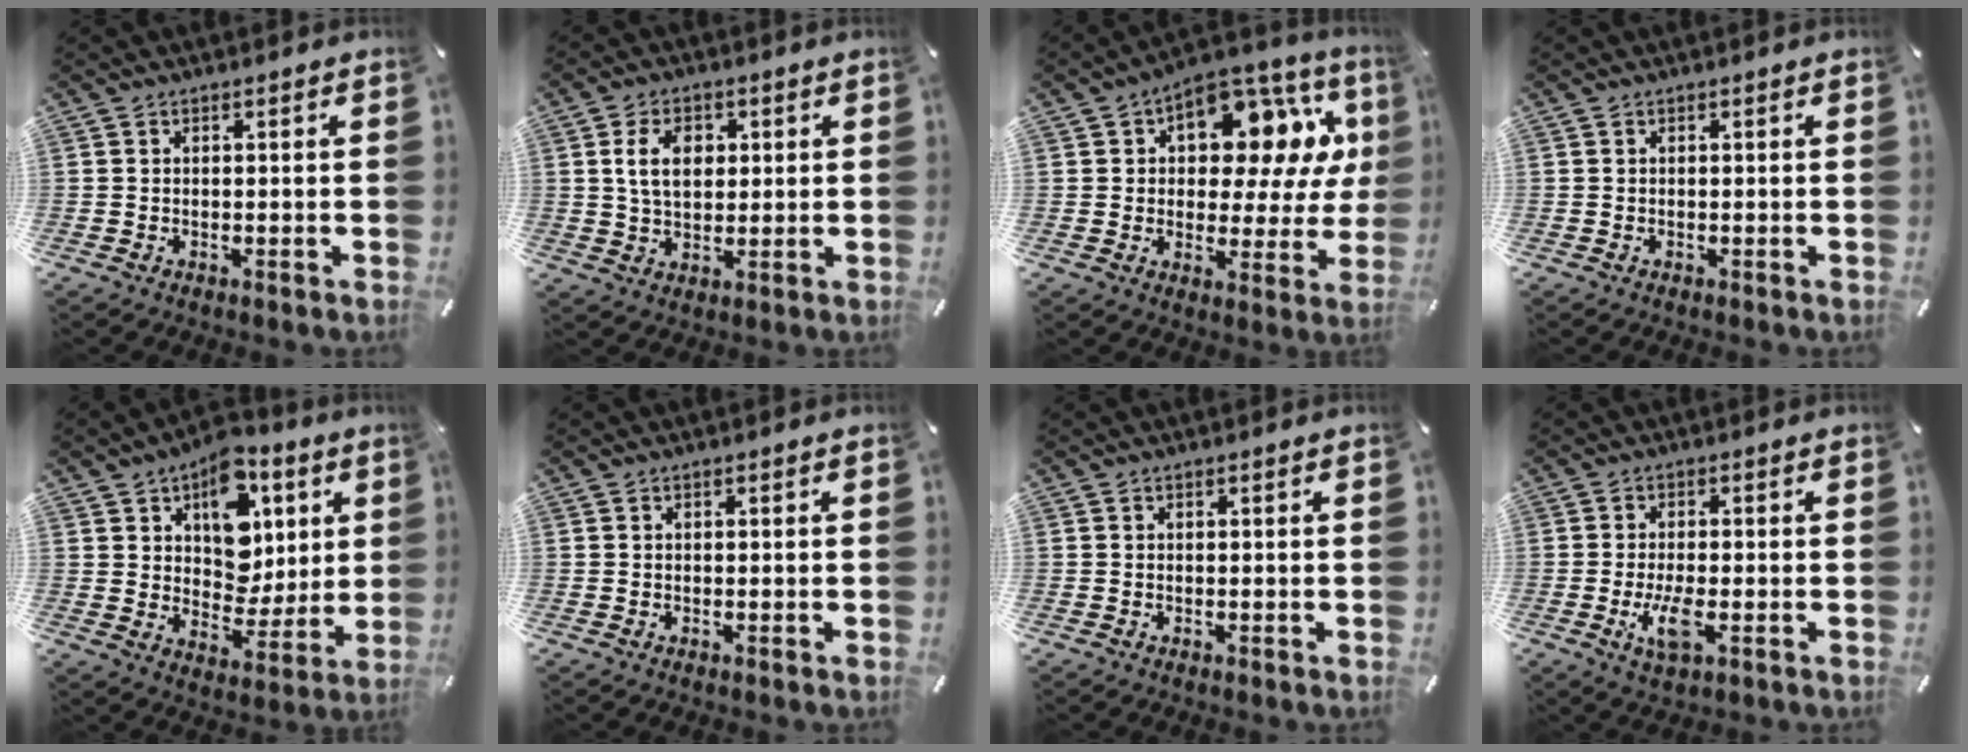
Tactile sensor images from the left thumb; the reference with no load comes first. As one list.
[{"total": 7.8, "force": [1.7, 5.6, 5.1], "torque": [-0.094, 0.002, 0.025]}, {"total": 16.1, "force": [6.9, 9.1, 11.3], "torque": [-0.155, -0.050, 0.116]}, {"total": 0.0}, {"total": 14.5, "force": [5.4, 10.8, 7.9], "torque": [-0.104, -0.032, 0.098]}, {"total": 0.0}, {"total": 0.0}, {"total": 6.3, "force": [-1.8, 2.3, 5.7], "torque": [-0.126, -0.010, -0.032]}]